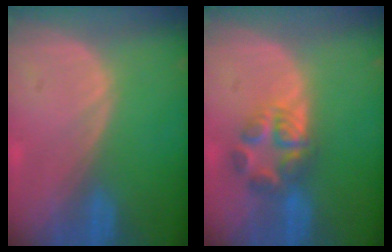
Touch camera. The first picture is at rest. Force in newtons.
{"total": 5.6, "press": 5.5, "slide": 1.0}